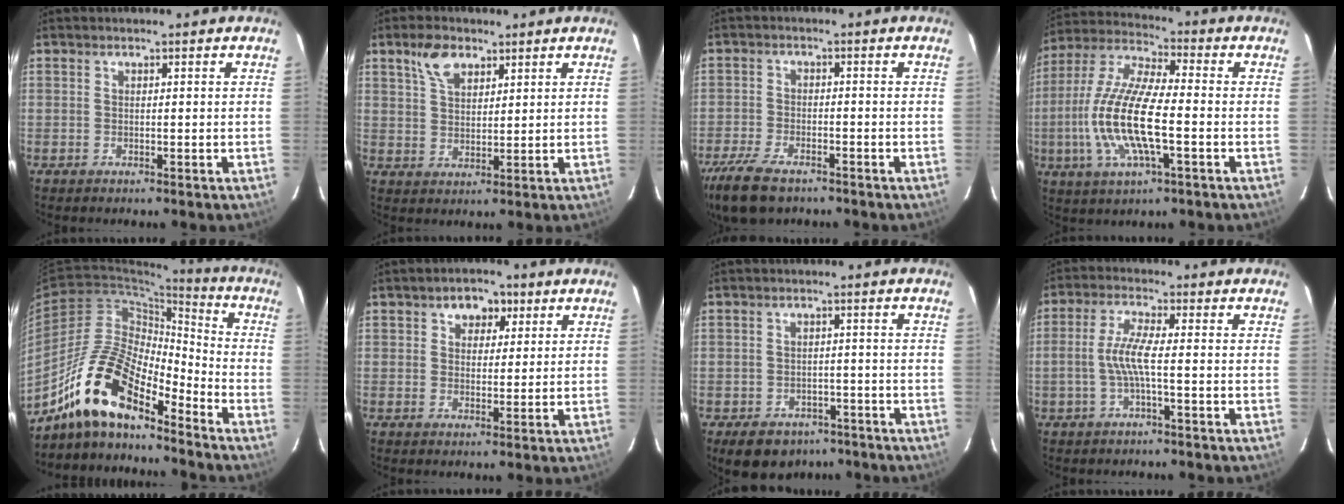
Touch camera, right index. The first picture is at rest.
{"total": 5.9, "force": [3.7, 3.2, 3.4], "torque": [-0.064, 0.013, 0.069]}
{"total": 11.0, "force": [-8.1, 4.5, 5.9], "torque": [-0.157, -0.028, -0.151]}
{"total": 16.2, "force": [-3.3, 4.4, 15.2], "torque": [-0.314, -0.006, -0.068]}
{"total": 16.0, "force": [-12.3, 4.7, 9.1], "torque": [-0.171, 0.002, -0.241]}
{"total": 5.1, "force": [2.6, 3.7, 2.4], "torque": [-0.031, 0.013, 0.038]}
{"total": 8.8, "force": [-5.8, 6.1, 2.8], "torque": [-0.063, 0.018, -0.066]}
{"total": 5.5, "force": [-1.3, 0.3, 5.4], "torque": [-0.117, 0.003, -0.022]}